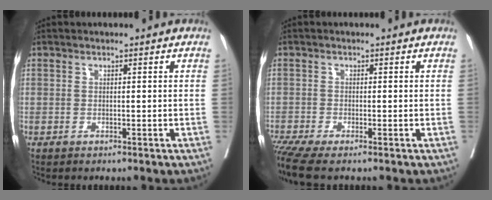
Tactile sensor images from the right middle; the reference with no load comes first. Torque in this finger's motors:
{"motor_torque": [1.07, -1.06, 0.57, 0.18]}